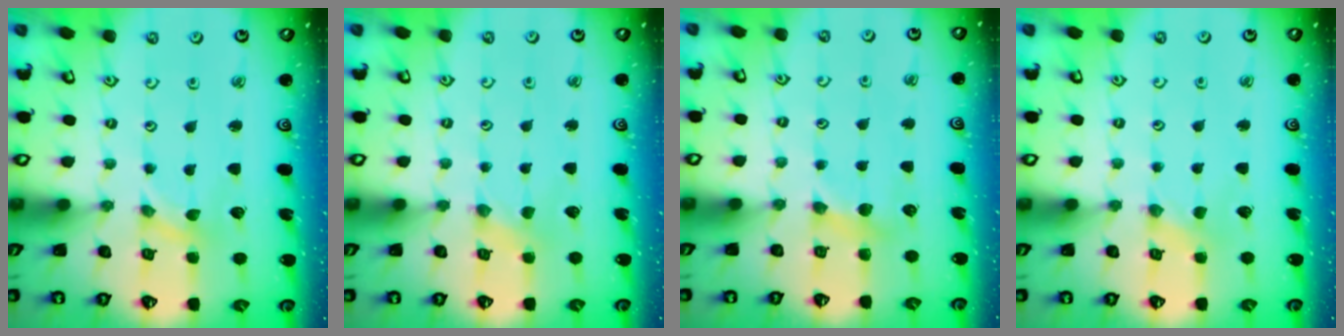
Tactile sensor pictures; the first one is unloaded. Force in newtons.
{"total": 0.0}
{"total": 5.9, "press": 5.9, "slide": 0.9}
{"total": 0.0}